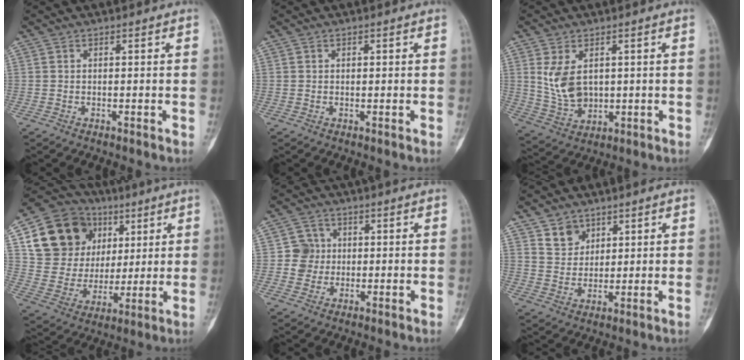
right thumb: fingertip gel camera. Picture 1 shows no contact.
{"total": 0.5, "force": [0.2, 0.3, 0.4], "torque": [0.000, 0.000, 0.003]}
{"total": 7.8, "force": [1.9, 5.1, 5.6], "torque": [-0.094, -0.012, 0.053]}
{"total": 19.8, "force": [7.5, 16.2, 8.7], "torque": [-0.118, 0.009, 0.146]}
{"total": 4.5, "force": [0.1, 4.4, 0.5], "torque": [0.025, 0.010, -0.003]}
{"total": 5.0, "force": [3.2, 3.6, 1.1], "torque": [0.000, -0.026, 0.064]}